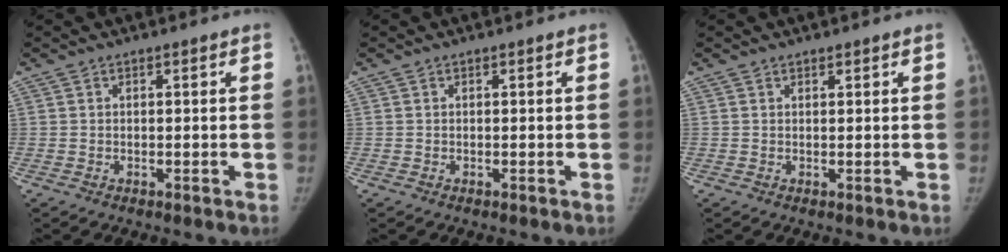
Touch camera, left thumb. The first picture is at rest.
{"total": 0.0}
{"total": 0.9, "force": [0.7, 0.4, 0.2], "torque": [0.001, -0.005, 0.011]}